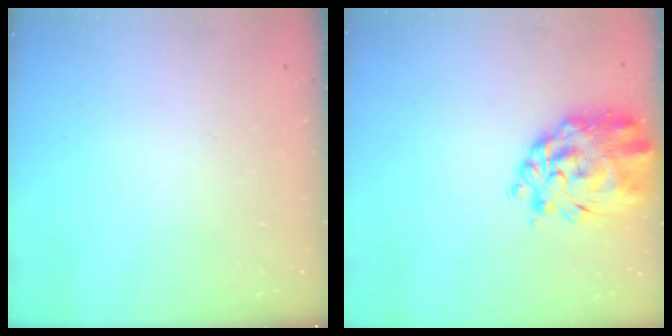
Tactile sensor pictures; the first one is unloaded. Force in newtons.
{"total": 8.3, "press": 7.7, "slide": 3.1}